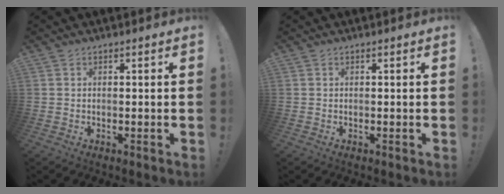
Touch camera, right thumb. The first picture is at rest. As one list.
[{"total": 0.0}]